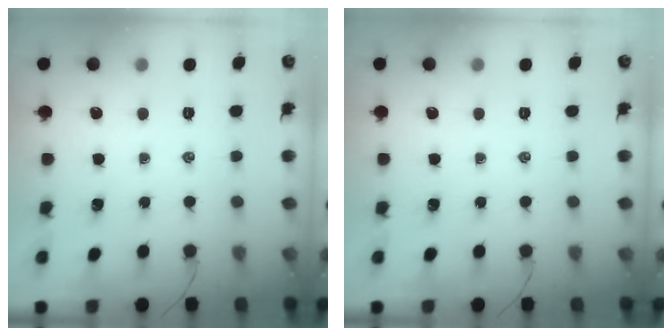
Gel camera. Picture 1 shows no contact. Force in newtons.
{"total": 0.0}